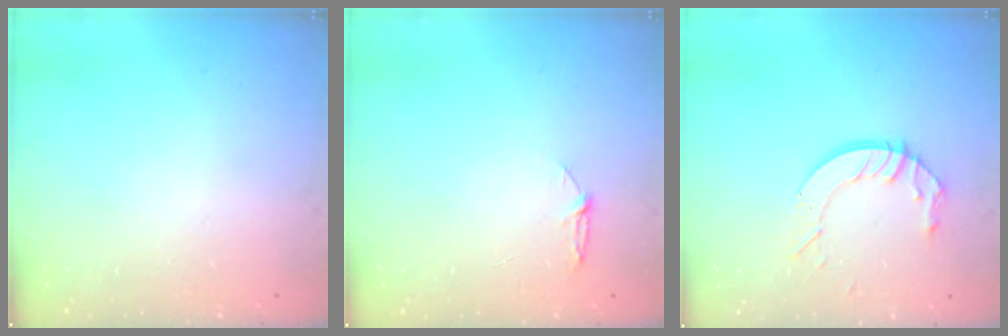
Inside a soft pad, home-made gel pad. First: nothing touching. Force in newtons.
{"total": 3.9, "press": 3.9, "slide": 0.5}
{"total": 8.9, "press": 8.9, "slide": 0.7}